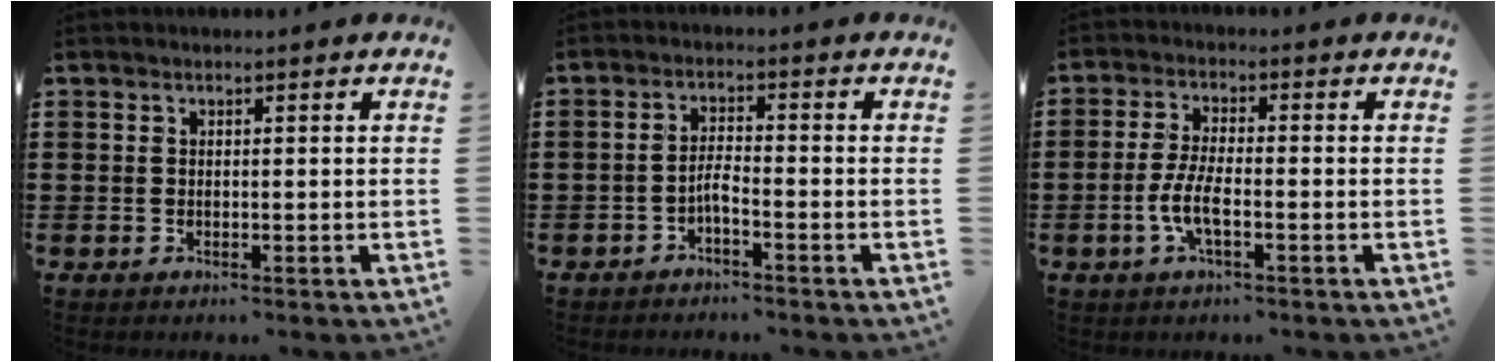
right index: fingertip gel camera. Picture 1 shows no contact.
{"total": 2.5, "force": [-1.7, 0.3, 1.8], "torque": [-0.037, 0.004, -0.033]}
{"total": 5.2, "force": [-1.8, 1.4, 4.7], "torque": [-0.109, -0.008, -0.039]}